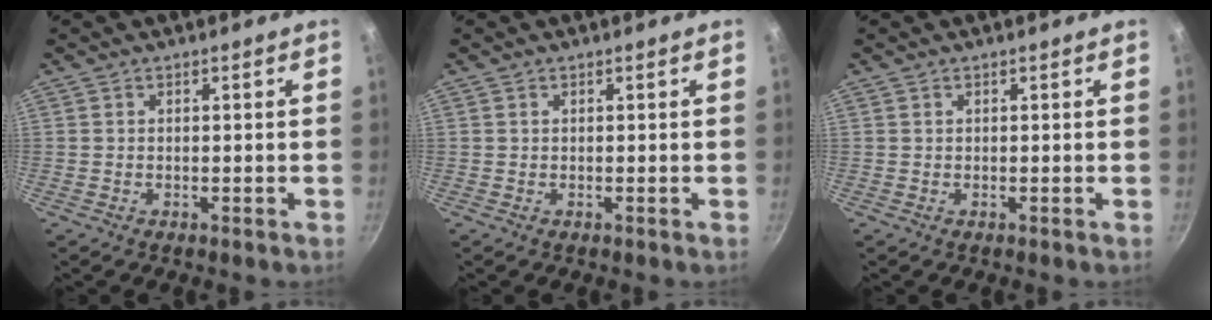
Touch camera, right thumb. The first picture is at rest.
{"total": 0.0}
{"total": 0.0}